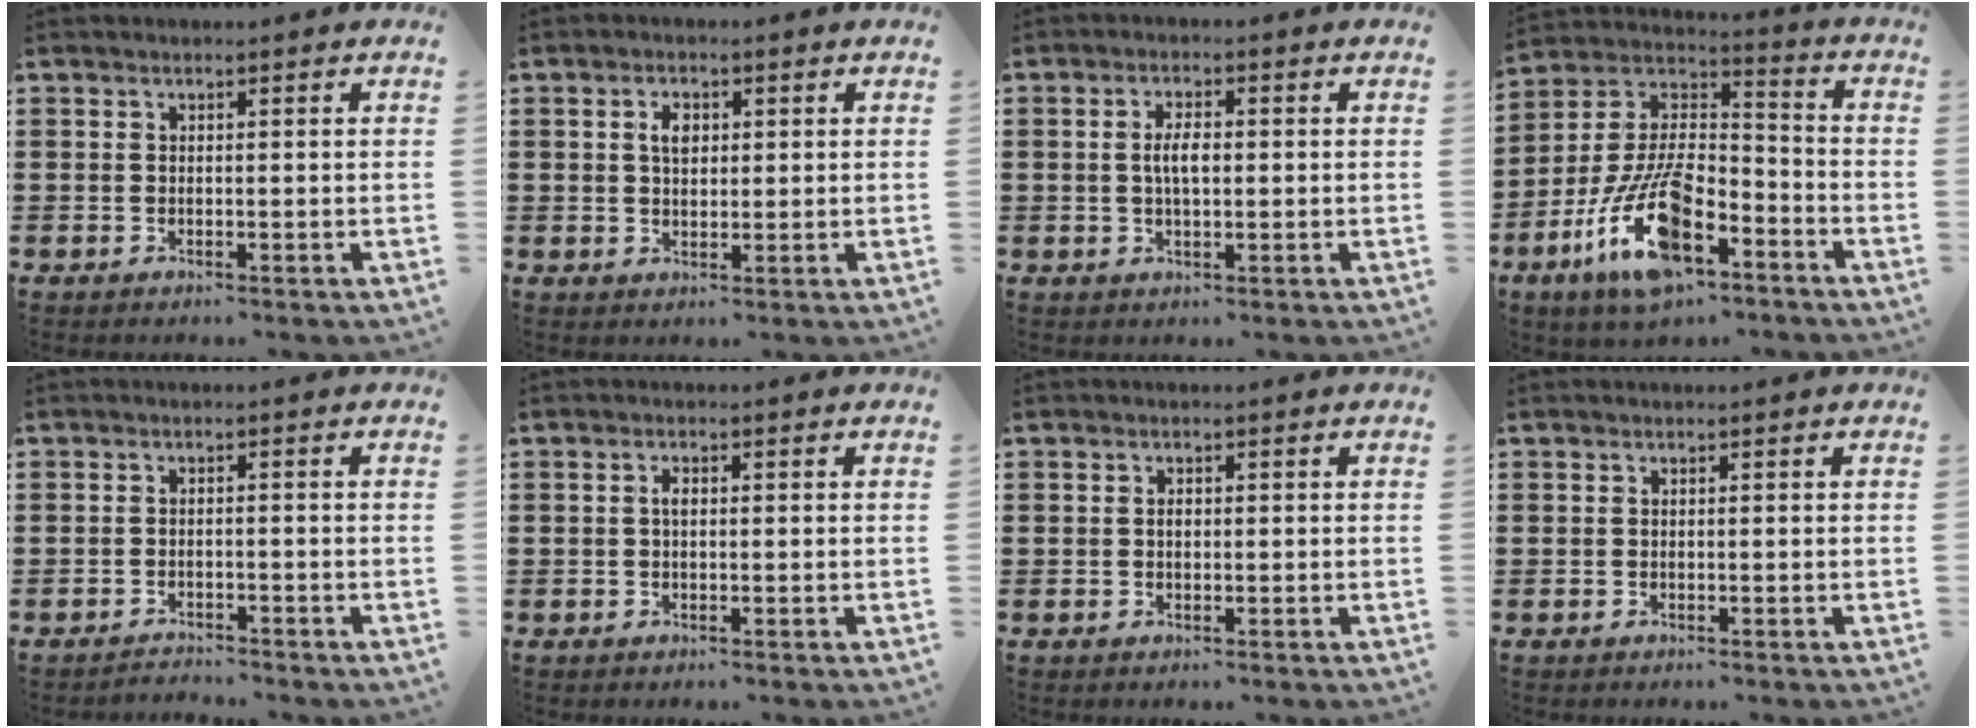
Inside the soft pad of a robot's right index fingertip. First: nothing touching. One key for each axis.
{"total": 3.0, "fx": 0.7, "fy": 1.9, "fz": 2.2, "tx": -0.042, "ty": 0.007, "tz": 0.009}
{"total": 3.6, "fx": 0.1, "fy": 1.4, "fz": 3.3, "tx": -0.065, "ty": 0.003, "tz": 0.000}
{"total": 15.7, "fx": -8.5, "fy": 5.9, "fz": 11.8, "tx": -0.242, "ty": 0.019, "tz": -0.152}
{"total": 1.7, "fx": -1.7, "fy": -0.1, "fz": -0.1, "tx": -0.002, "ty": 0.000, "tz": -0.038}
{"total": 1.5, "fx": 0.1, "fy": 0.7, "fz": 1.3, "tx": -0.026, "ty": 0.004, "tz": 0.000}
{"total": 1.0, "fx": 0.0, "fy": 0.6, "fz": 0.8, "tx": -0.017, "ty": 0.001, "tz": 0.001}
{"total": 0.0}